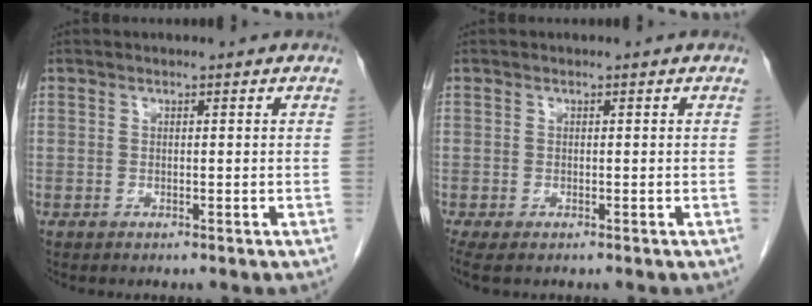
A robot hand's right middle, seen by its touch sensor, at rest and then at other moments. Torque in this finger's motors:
{"motor_torque": [0.88, -0.72, 0.24, 0.07]}